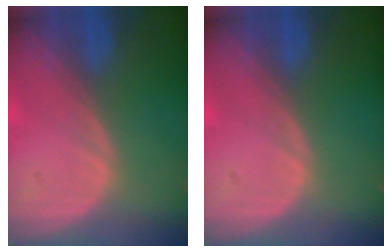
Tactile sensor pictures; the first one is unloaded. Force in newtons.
{"total": 0.0}